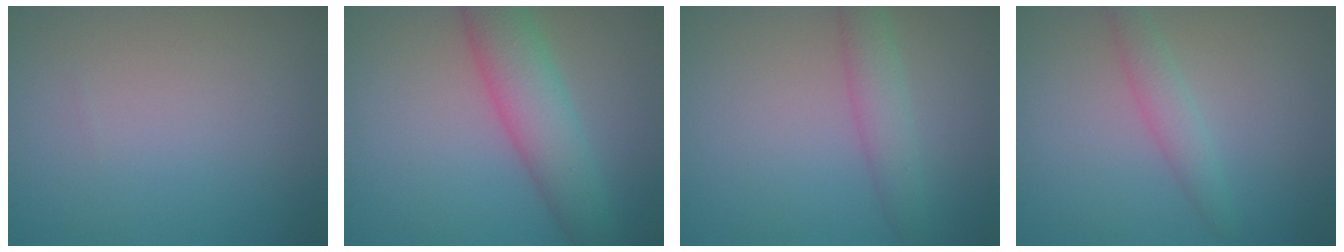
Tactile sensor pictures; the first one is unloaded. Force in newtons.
{"total": 5.6, "press": 5.6, "slide": 0.2}
{"total": 2.8, "press": 2.8, "slide": 0.1}
{"total": 2.1, "press": 2.1, "slide": 0.1}